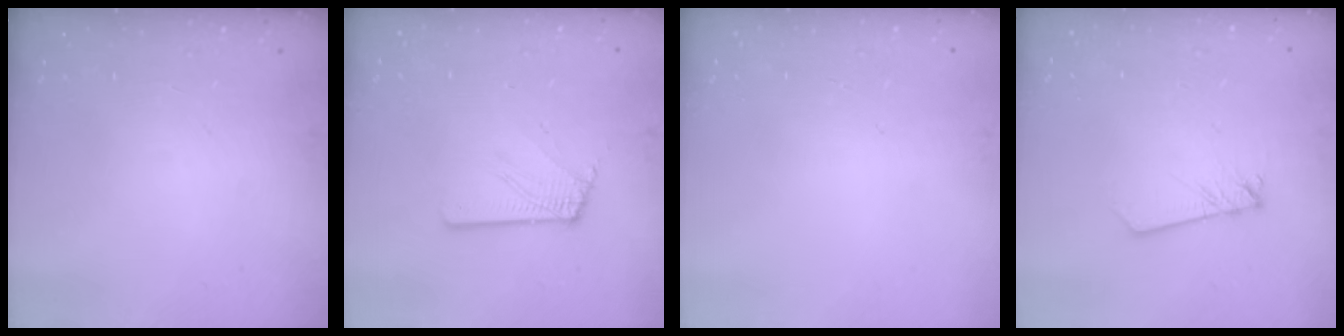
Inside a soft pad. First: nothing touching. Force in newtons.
{"total": 3.2, "press": 3.2, "slide": 0.4}
{"total": 0.0}
{"total": 2.2, "press": 2.1, "slide": 0.3}